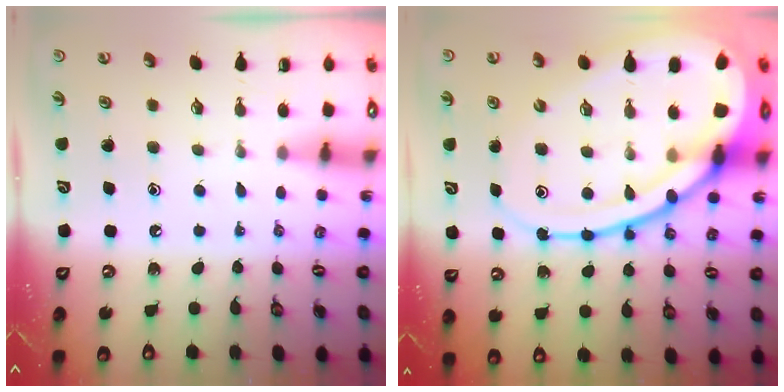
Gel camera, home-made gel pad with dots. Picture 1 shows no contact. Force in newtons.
{"total": 24.0, "press": 23.9, "slide": 2.4}